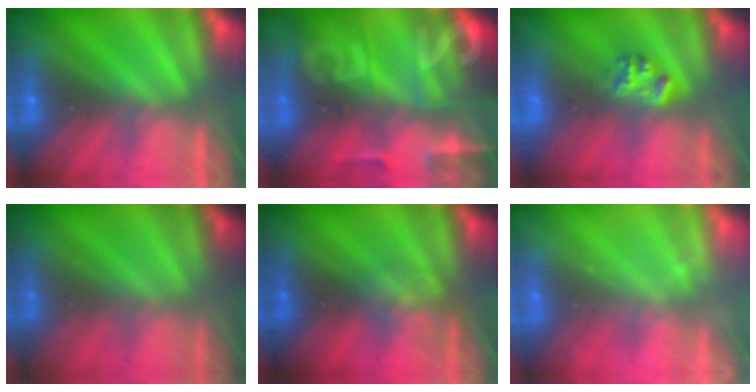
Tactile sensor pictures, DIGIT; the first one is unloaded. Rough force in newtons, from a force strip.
{"total": 9.1}
{"total": 2.3}
{"total": 1.8}
{"total": 2.5}
{"total": 2.2}